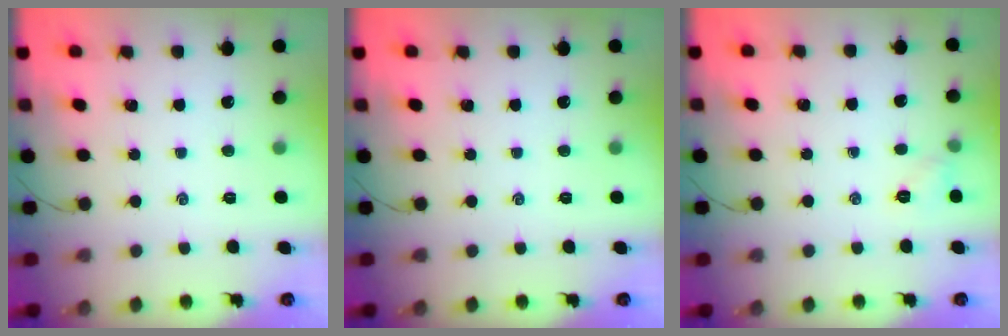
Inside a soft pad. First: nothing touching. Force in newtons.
{"total": 0.0}
{"total": 5.0, "press": 4.7, "slide": 1.5}